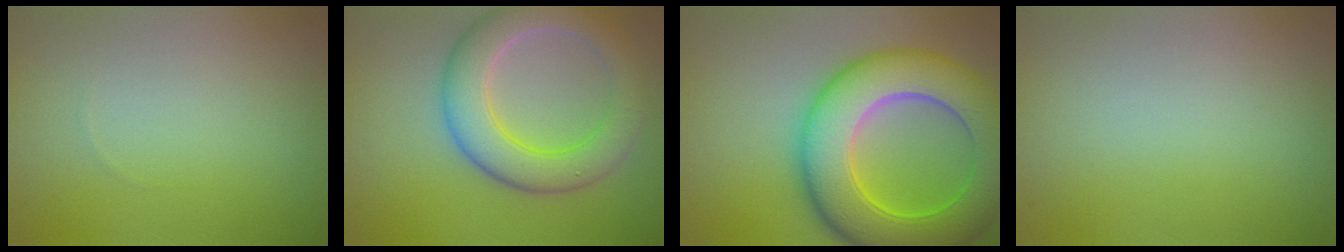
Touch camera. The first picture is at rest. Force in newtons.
{"total": 6.8, "press": 6.7, "slide": 0.3}
{"total": 11.6, "press": 11.6, "slide": 0.2}
{"total": 0.0}